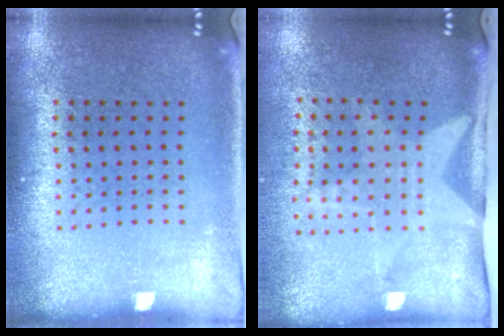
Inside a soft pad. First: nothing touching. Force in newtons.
{"total": 2.0, "press": 1.5, "slide": 1.3}